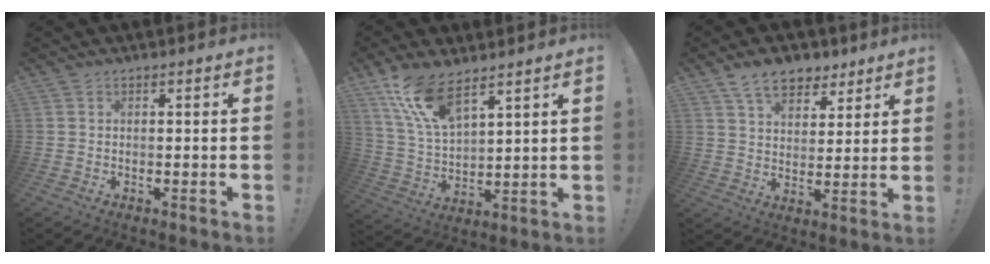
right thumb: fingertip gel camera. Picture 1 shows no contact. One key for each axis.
{"total": 13.0, "fx": 9.6, "fy": 4.4, "fz": 7.5, "tx": -0.164, "ty": -0.052, "tz": 0.178}
{"total": 11.0, "fx": 7.5, "fy": 6.5, "fz": 4.7, "tx": -0.076, "ty": -0.038, "tz": 0.143}